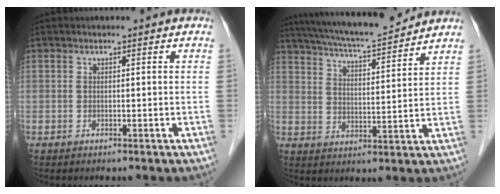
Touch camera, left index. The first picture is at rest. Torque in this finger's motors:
{"motor_torque": [1.13, -1.01, 0.46, 0.12]}